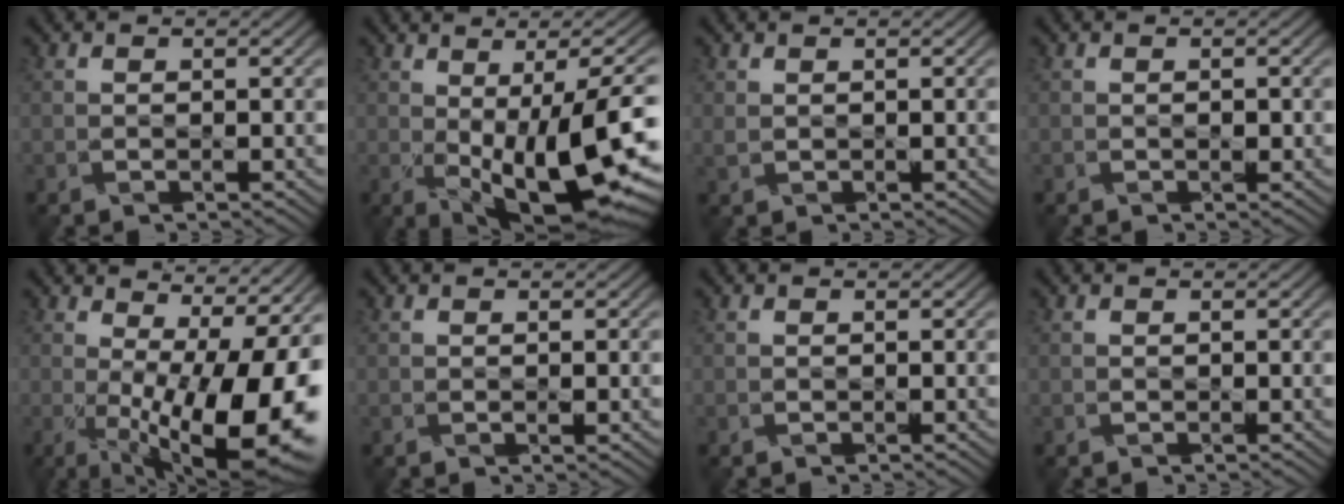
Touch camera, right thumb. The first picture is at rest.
{"total": 15.0, "force": [-2.7, 5.6, 13.6], "torque": [-0.202, -0.031, -0.018]}
{"total": 0.9, "force": [0.8, 0.5, 0.0], "torque": [-0.004, -0.001, 0.018]}
{"total": 0.7, "force": [-0.1, 0.5, 0.5], "torque": [-0.003, -0.003, -0.001]}
{"total": 16.9, "force": [-1.7, 7.2, 15.2], "torque": [-0.213, -0.042, 0.001]}
{"total": 0.8, "force": [-0.1, 0.3, 0.7], "torque": [-0.010, -0.003, -0.001]}
{"total": 0.0}
{"total": 0.0}